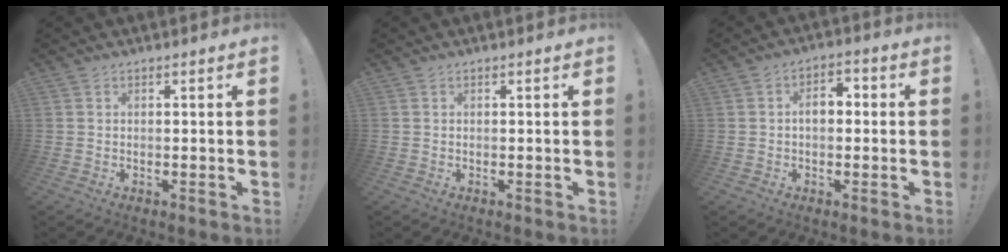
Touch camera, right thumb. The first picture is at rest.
{"total": 0.0}
{"total": 5.9, "force": [0.0, 3.8, 4.5], "torque": [-0.064, 0.012, -0.004]}